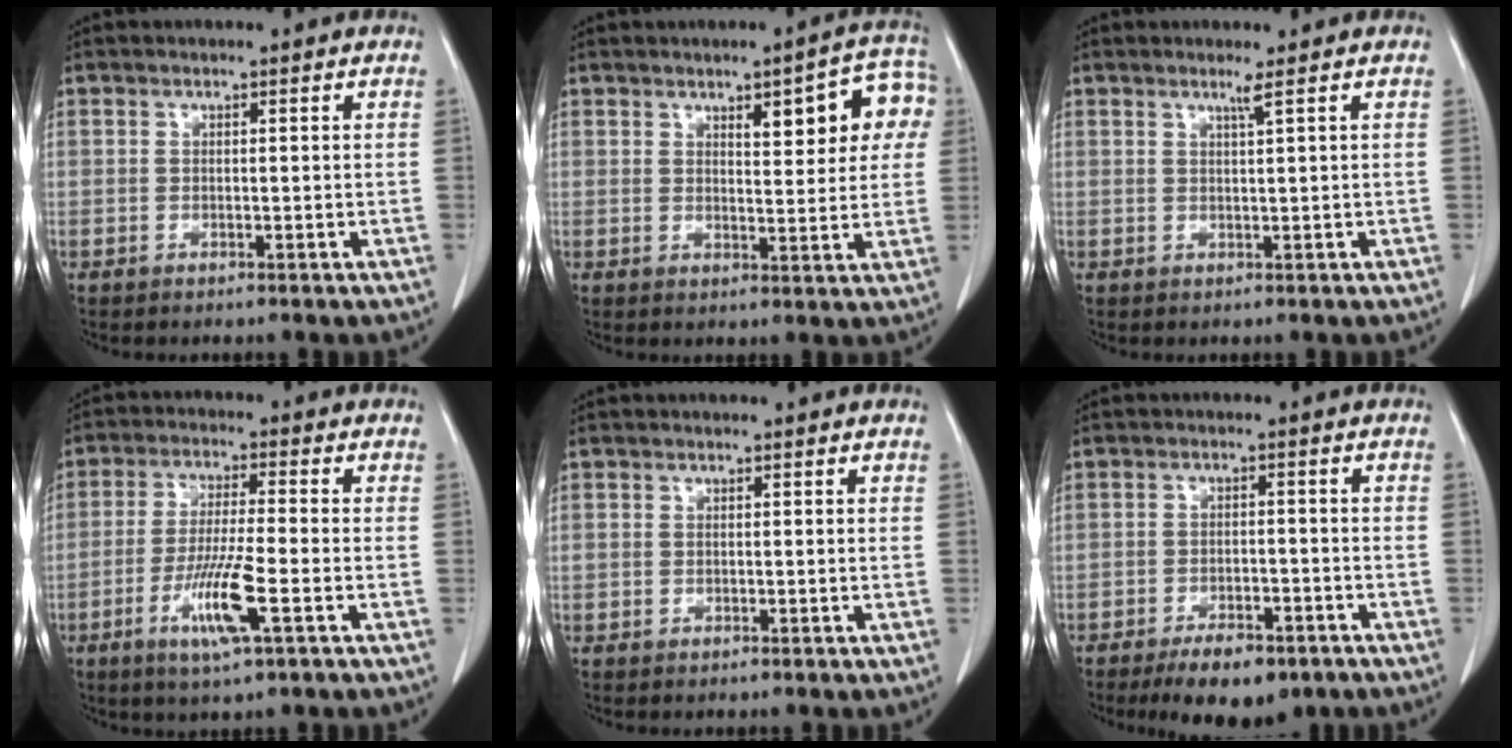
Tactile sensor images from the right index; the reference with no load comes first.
{"total": 9.8, "force": [3.6, 2.8, 8.6], "torque": [-0.099, 0.020, 0.044]}
{"total": 1.3, "force": [0.8, -0.6, 0.8], "torque": [-0.026, -0.009, 0.019]}
{"total": 9.1, "force": [-3.5, 0.2, 8.3], "torque": [-0.163, -0.014, -0.065]}
{"total": 0.6, "force": [0.0, 0.5, 0.3], "torque": [-0.005, 0.007, 0.003]}
{"total": 8.3, "force": [-5.9, 3.3, 4.8], "torque": [-0.072, -0.004, -0.090]}